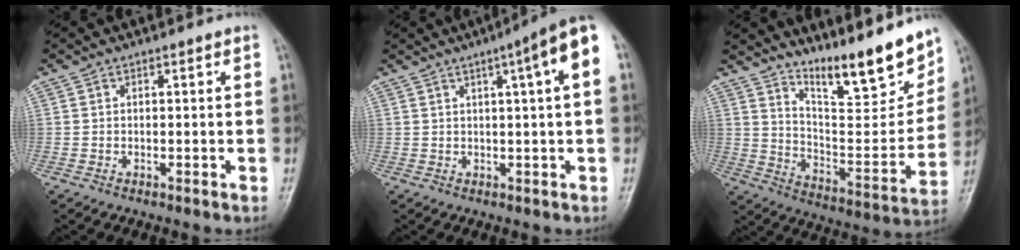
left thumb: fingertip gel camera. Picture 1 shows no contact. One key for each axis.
{"total": 8.5, "fx": 2.7, "fy": 0.6, "fz": 8.1, "tx": -0.115, "ty": 0.019, "tz": 0.030}
{"total": 18.9, "fx": 14.4, "fy": 4.1, "fz": 11.6, "tx": -0.134, "ty": -0.099, "tz": 0.237}